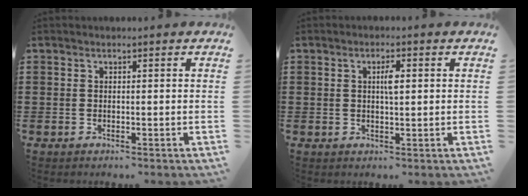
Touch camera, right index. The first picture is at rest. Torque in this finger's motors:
{"motor_torque": [0.26, -0.14, 0.18, 0.05]}